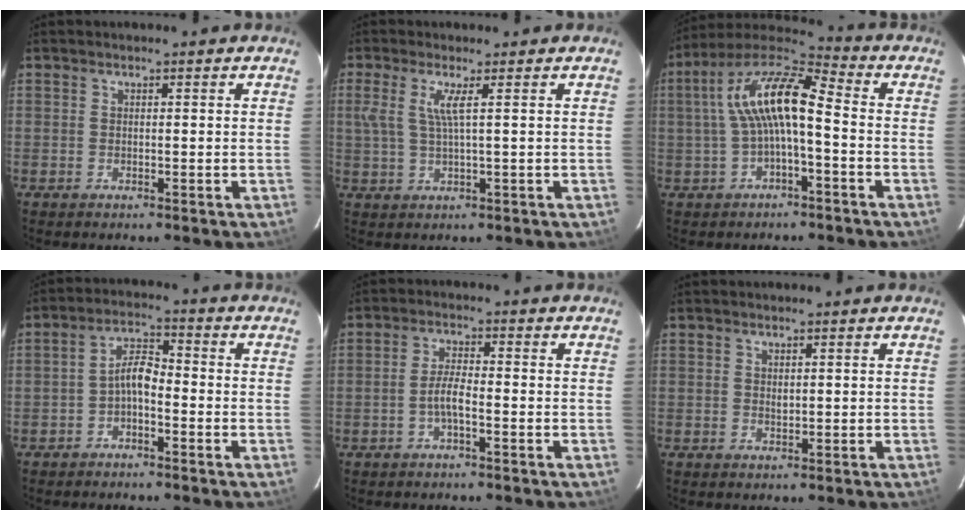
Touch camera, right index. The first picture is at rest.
{"total": 3.6, "force": [1.1, -0.4, 3.4], "torque": [-0.069, 0.001, 0.025]}
{"total": 11.9, "force": [-0.7, 3.4, 11.4], "torque": [-0.224, 0.025, -0.017]}
{"total": 4.2, "force": [-2.1, 1.7, 3.2], "torque": [-0.066, 0.017, -0.038]}
{"total": 3.2, "force": [-1.5, 0.4, 2.8], "torque": [-0.064, 0.006, -0.030]}
{"total": 0.7, "force": [0.3, 0.5, 0.4], "torque": [-0.006, 0.001, 0.008]}